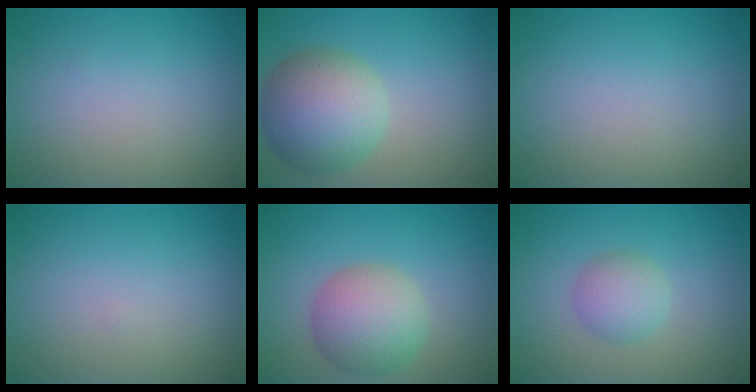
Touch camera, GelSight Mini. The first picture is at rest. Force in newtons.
{"total": 7.7, "press": 7.7, "slide": 0.4}
{"total": 0.0}
{"total": 0.0}
{"total": 5.5, "press": 5.5, "slide": 0.1}
{"total": 2.7, "press": 2.7, "slide": 0.1}